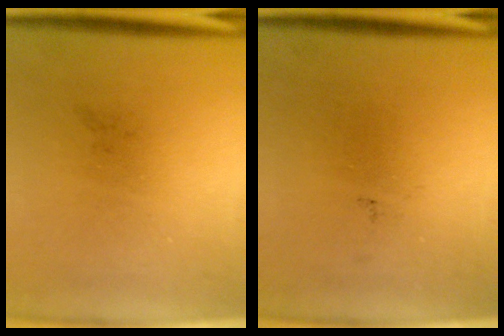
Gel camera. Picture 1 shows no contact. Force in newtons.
{"total": 0.0}